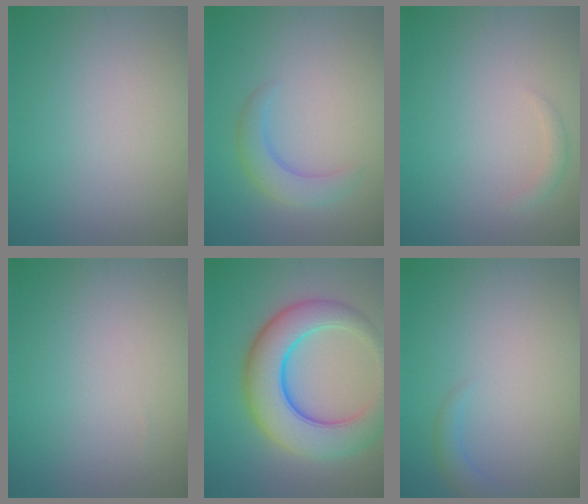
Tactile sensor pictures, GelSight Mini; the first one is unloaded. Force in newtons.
{"total": 2.7, "press": 2.7, "slide": 0.1}
{"total": 0.9, "press": 0.9, "slide": 0.1}
{"total": 0.0}
{"total": 9.0, "press": 9.0, "slide": 0.3}
{"total": 1.3, "press": 1.3, "slide": 0.2}